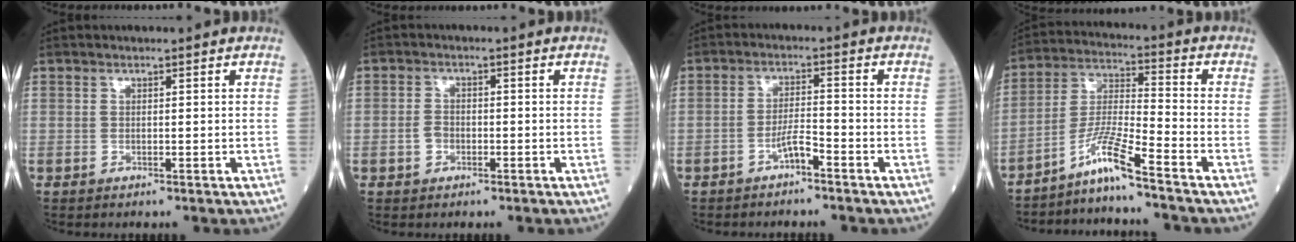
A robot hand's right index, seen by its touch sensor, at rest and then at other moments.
{"total": 2.2, "force": [-0.9, 1.6, 1.2], "torque": [-0.023, 0.005, -0.016]}
{"total": 3.0, "force": [-2.1, 0.4, 2.1], "torque": [-0.037, 0.005, -0.040]}
{"total": 8.0, "force": [-6.2, -1.3, 4.9], "torque": [-0.104, -0.013, -0.120]}